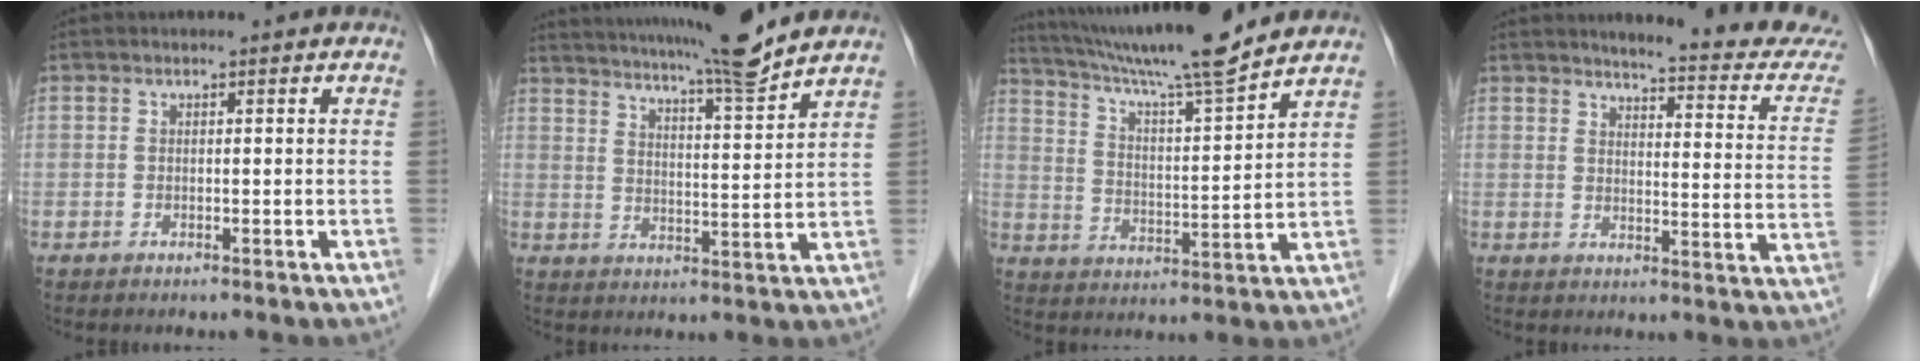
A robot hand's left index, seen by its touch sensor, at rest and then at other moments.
{"total": 14.1, "force": [12.8, -1.2, 5.8], "torque": [-0.102, -0.022, 0.186]}
{"total": 15.9, "force": [14.1, -0.8, 7.2], "torque": [-0.130, 0.000, 0.227]}
{"total": 15.6, "force": [14.8, 0.1, 5.0], "torque": [-0.055, -0.084, 0.154]}